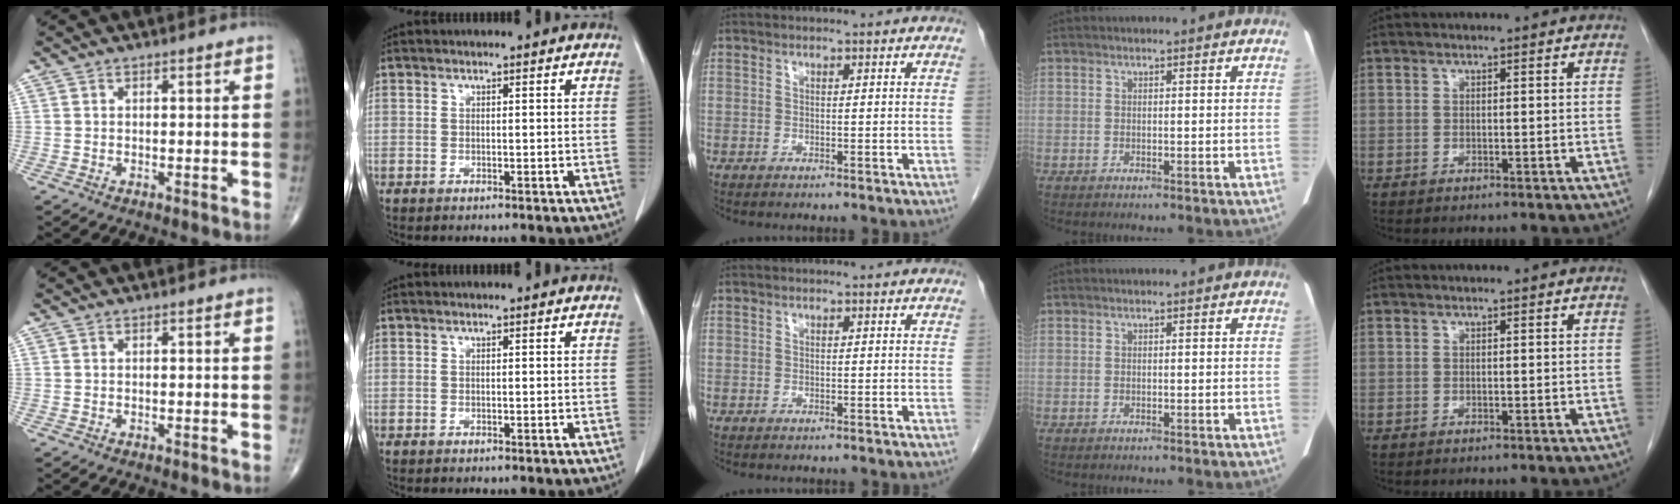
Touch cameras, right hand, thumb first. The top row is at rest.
{}